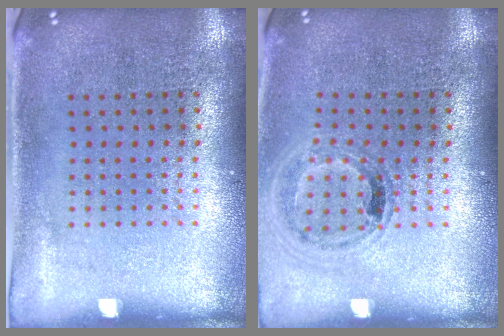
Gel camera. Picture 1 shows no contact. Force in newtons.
{"total": 0.9, "press": 0.9, "slide": 0.1}